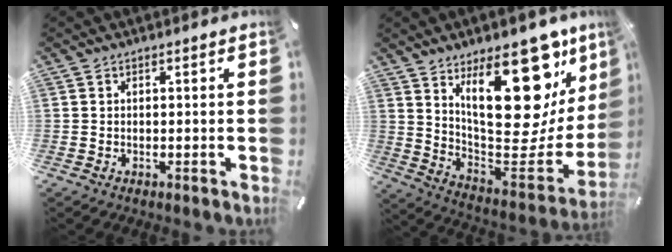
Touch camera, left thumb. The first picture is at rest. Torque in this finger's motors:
{"motor_torque": [3.24, 1.77, 1.39, -1.38, 0.64]}